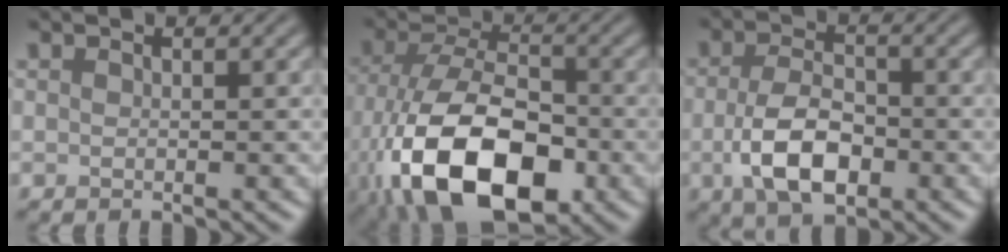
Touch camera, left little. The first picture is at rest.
{"total": 13.8, "force": [-5.9, 7.1, 10.2], "torque": [-0.201, -0.030, -0.107]}
{"total": 6.0, "force": [-1.9, 3.2, 4.7], "torque": [-0.098, -0.007, -0.038]}